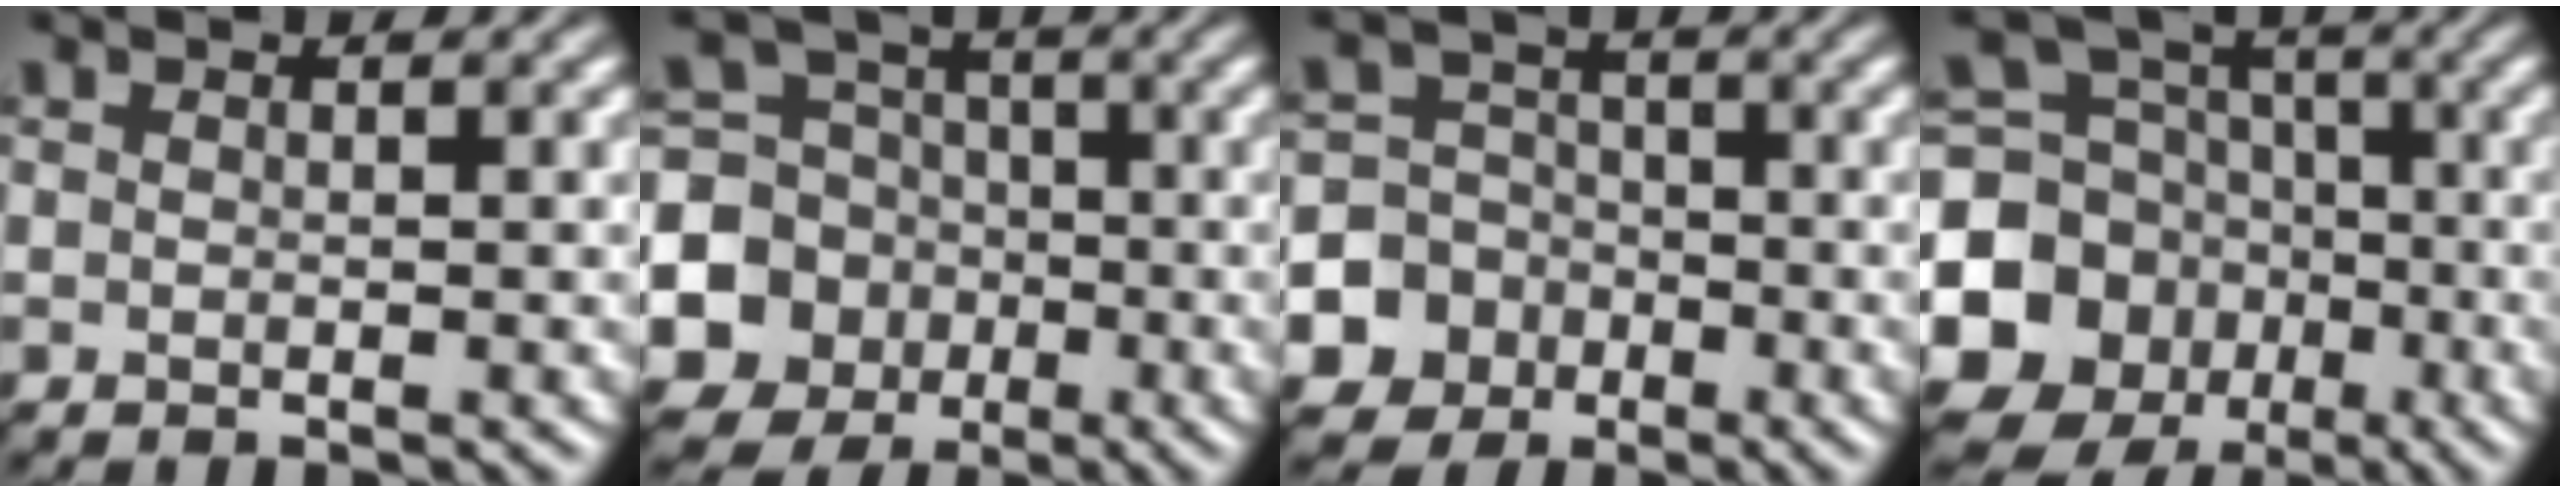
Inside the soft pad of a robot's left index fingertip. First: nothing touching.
{"total": 11.7, "force": [-4.1, 10.7, 2.4], "torque": [-0.066, -0.029, -0.091]}
{"total": 8.0, "force": [-3.9, 7.0, 0.6], "torque": [-0.004, -0.014, -0.093]}
{"total": 11.8, "force": [-4.1, 10.4, 3.9], "torque": [-0.100, -0.032, -0.100]}